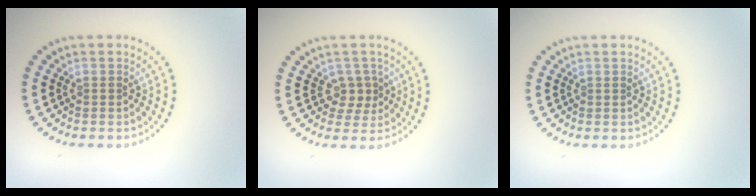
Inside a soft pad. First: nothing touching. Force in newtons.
{"total": 1.7, "press": 1.5, "slide": 0.9}
{"total": 0.0}